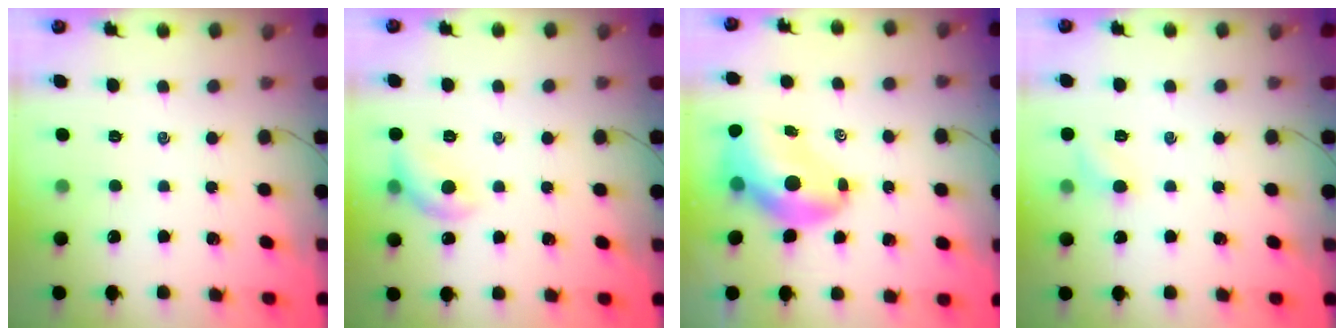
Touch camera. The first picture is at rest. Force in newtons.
{"total": 8.0, "press": 7.9, "slide": 1.0}
{"total": 9.4, "press": 8.9, "slide": 3.0}
{"total": 5.7, "press": 5.5, "slide": 1.7}